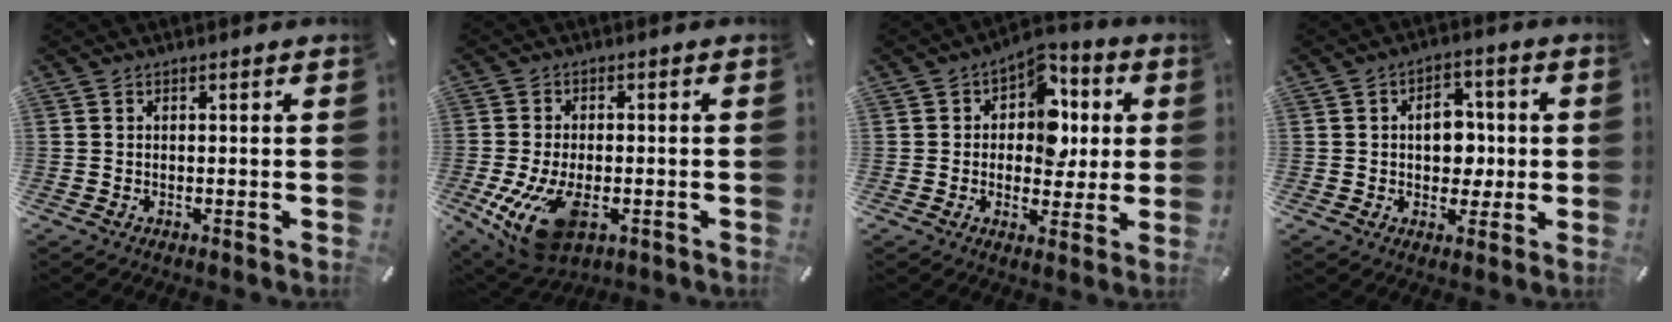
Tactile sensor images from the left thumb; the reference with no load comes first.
{"total": 12.5, "force": [-3.8, 7.0, 9.6], "torque": [-0.204, -0.005, -0.065]}
{"total": 10.3, "force": [1.7, 8.2, 6.0], "torque": [-0.082, -0.010, 0.030]}
{"total": 8.6, "force": [0.3, 6.2, 5.9], "torque": [-0.076, 0.005, 0.001]}